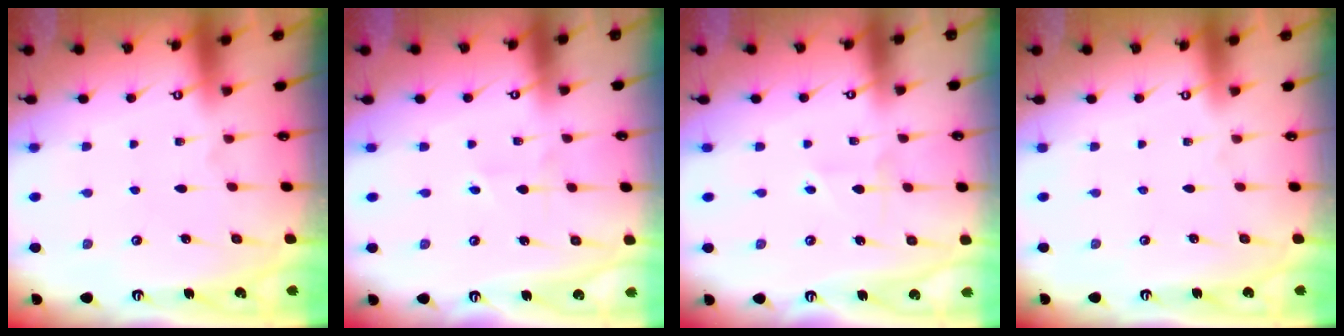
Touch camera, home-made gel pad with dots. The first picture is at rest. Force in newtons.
{"total": 1.5, "press": 1.5, "slide": 0.2}
{"total": 3.0, "press": 2.9, "slide": 0.5}
{"total": 0.0}